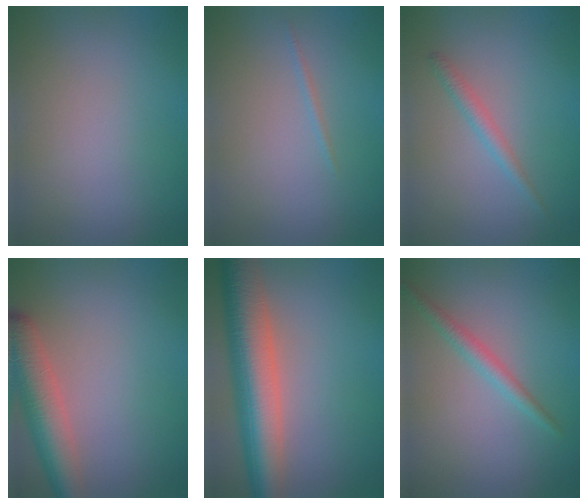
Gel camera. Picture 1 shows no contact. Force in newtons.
{"total": 0.6, "press": 0.6, "slide": 0.1}
{"total": 1.4, "press": 1.4, "slide": 0.1}
{"total": 5.7, "press": 5.6, "slide": 0.3}
{"total": 9.1, "press": 9.1, "slide": 0.5}
{"total": 1.9, "press": 1.9, "slide": 0.1}